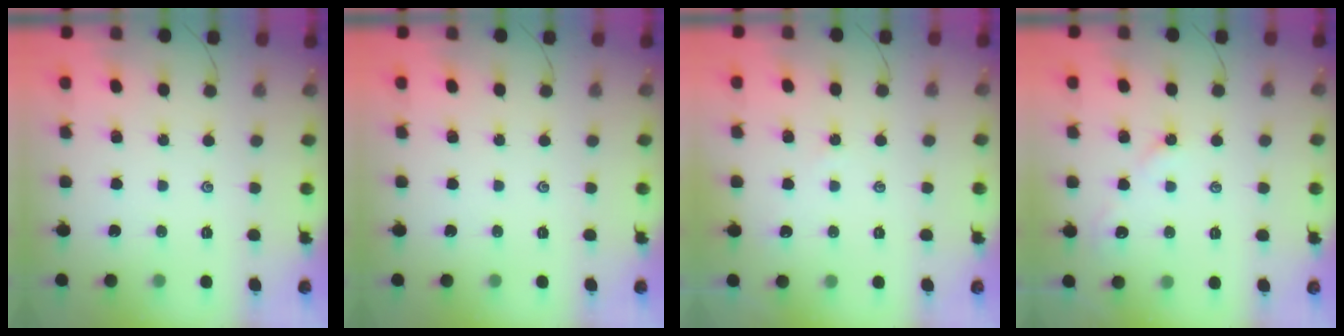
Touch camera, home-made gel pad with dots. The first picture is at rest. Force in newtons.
{"total": 0.0}
{"total": 2.2, "press": 2.2, "slide": 0.5}
{"total": 2.4, "press": 2.4, "slide": 0.6}